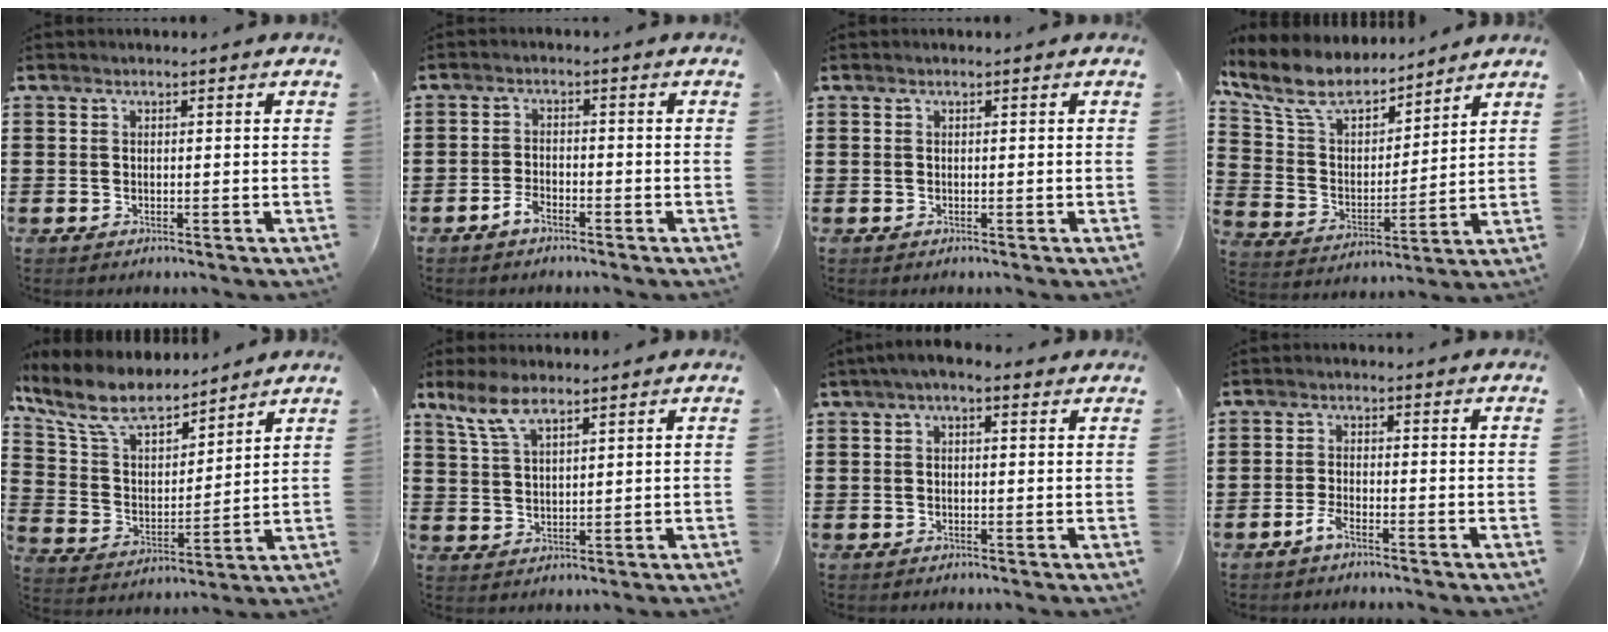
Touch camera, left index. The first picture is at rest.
{"total": 2.4, "force": [-1.9, 0.9, 1.1], "torque": [-0.031, 0.002, -0.040]}
{"total": 0.0}
{"total": 9.4, "force": [7.7, 3.5, 4.0], "torque": [-0.116, -0.036, 0.138]}
{"total": 9.6, "force": [8.0, 3.1, 4.4], "torque": [-0.123, -0.035, 0.142]}
{"total": 5.8, "force": [4.1, 1.8, 3.7], "torque": [-0.083, 0.001, 0.074]}
{"total": 2.2, "force": [0.4, 0.9, 2.0], "torque": [-0.037, 0.007, 0.006]}
{"total": 2.4, "force": [-1.8, 0.4, 1.5], "torque": [-0.043, 0.001, -0.040]}